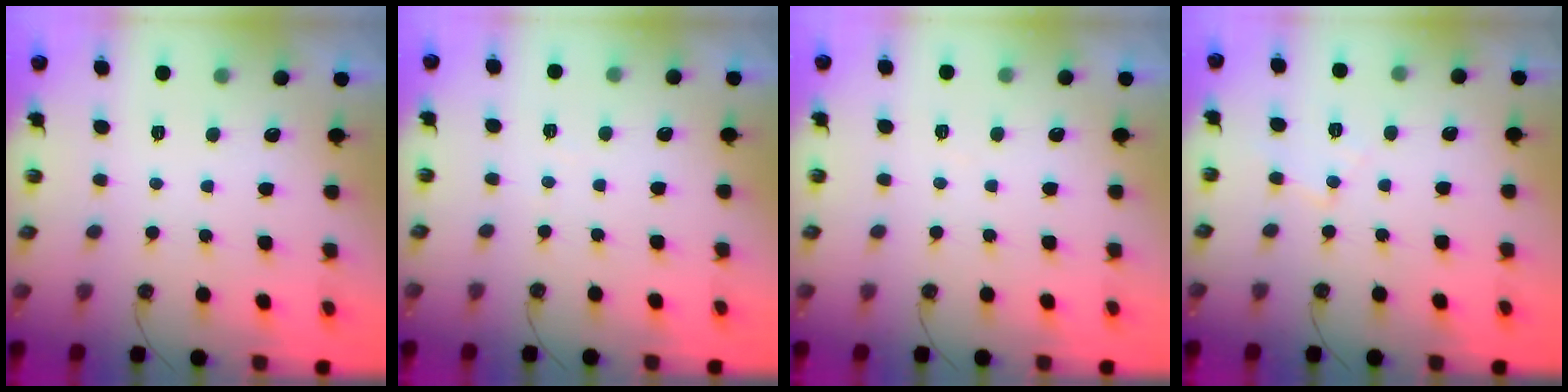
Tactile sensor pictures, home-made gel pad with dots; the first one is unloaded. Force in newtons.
{"total": 2.0, "press": 2.0, "slide": 0.3}
{"total": 3.3, "press": 3.3, "slide": 0.5}
{"total": 6.6, "press": 6.6, "slide": 0.3}